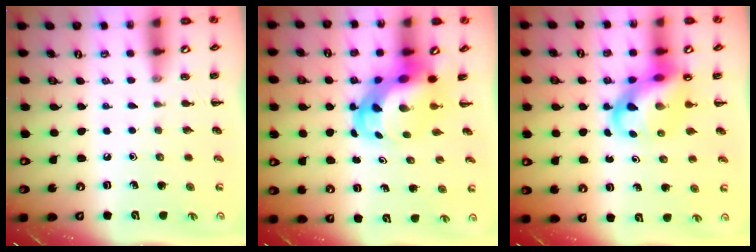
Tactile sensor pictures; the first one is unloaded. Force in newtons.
{"total": 4.8, "press": 4.5, "slide": 1.5}
{"total": 10.9, "press": 10.5, "slide": 3.0}